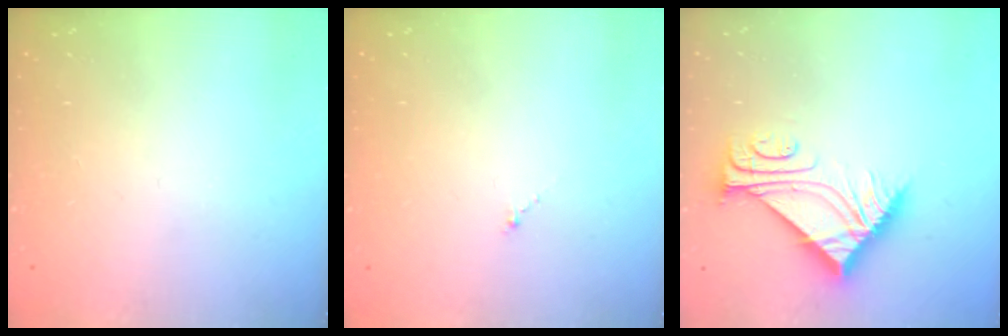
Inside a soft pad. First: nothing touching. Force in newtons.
{"total": 0.0}
{"total": 9.4, "press": 9.4, "slide": 0.2}